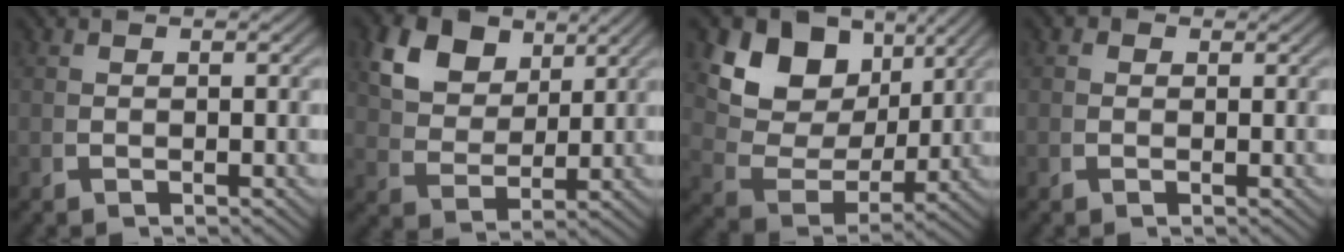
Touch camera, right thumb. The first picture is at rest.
{"total": 7.8, "force": [3.6, 5.1, 4.6], "torque": [-0.103, -0.011, 0.072]}
{"total": 11.7, "force": [2.9, 8.2, 7.8], "torque": [-0.158, -0.014, 0.052]}
{"total": 1.1, "force": [0.3, 1.0, 0.3], "torque": [-0.008, -0.006, 0.003]}